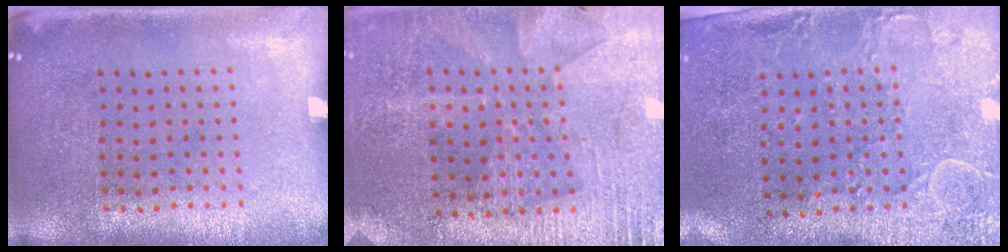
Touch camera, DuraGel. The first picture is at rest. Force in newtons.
{"total": 2.8, "press": 2.7, "slide": 0.6}
{"total": 3.0, "press": 2.3, "slide": 1.9}